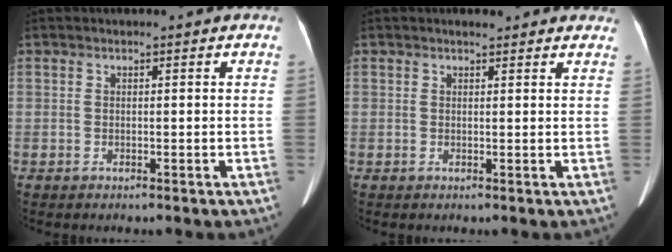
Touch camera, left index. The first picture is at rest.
{"total": 4.1, "force": [3.6, 1.4, 1.5], "torque": [-0.010, 0.015, 0.036]}